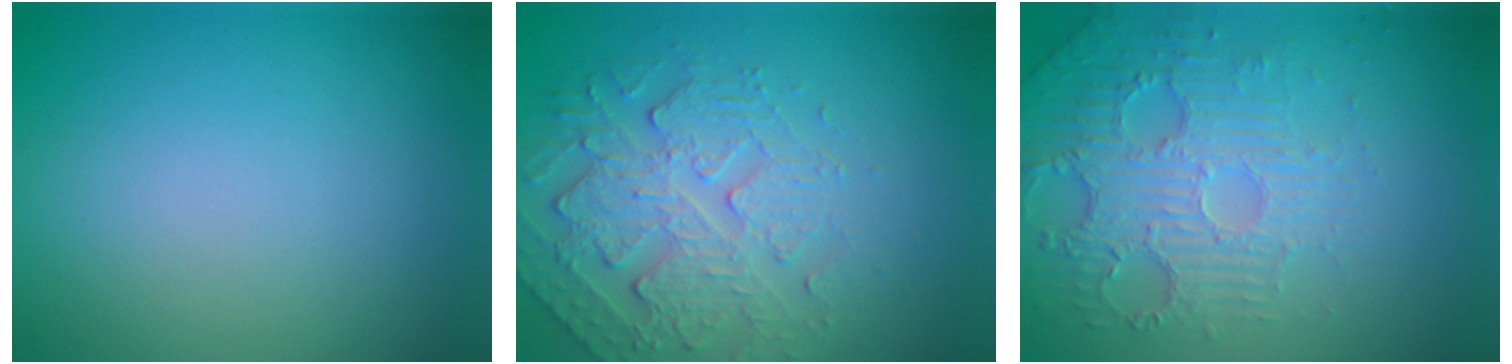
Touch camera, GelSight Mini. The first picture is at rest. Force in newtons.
{"total": 4.8, "press": 3.7, "slide": 3.1}
{"total": 5.4, "press": 3.6, "slide": 4.0}